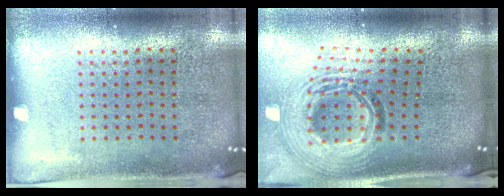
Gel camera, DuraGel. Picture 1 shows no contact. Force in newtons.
{"total": 2.1, "press": 1.6, "slide": 1.3}